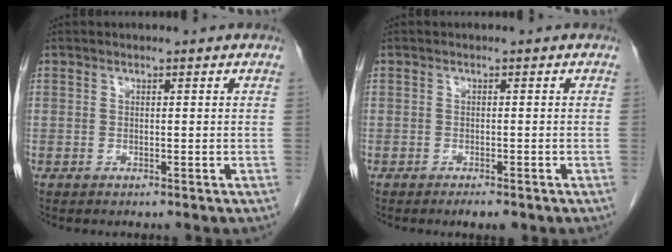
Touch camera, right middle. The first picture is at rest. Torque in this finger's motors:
{"motor_torque": [0.27, -0.02, -0.06, -0.01]}